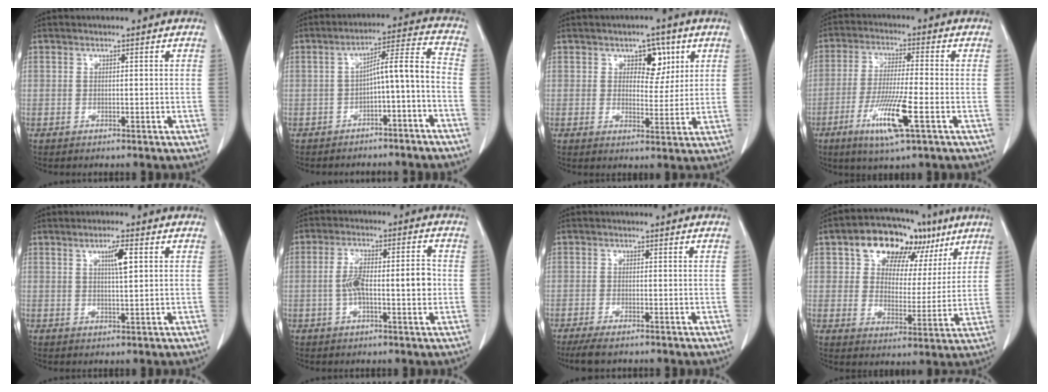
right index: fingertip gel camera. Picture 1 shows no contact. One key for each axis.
{"total": 7.6, "fx": -3.2, "fy": 0.9, "fz": 6.9, "tx": -0.097, "ty": 0.037, "tz": -0.045}
{"total": 5.3, "fx": 2.4, "fy": 3.2, "fz": 3.5, "tx": -0.039, "ty": 0.007, "tz": 0.035}
{"total": 10.0, "fx": -4.2, "fy": 0.2, "fz": 9.1, "tx": -0.179, "ty": -0.021, "tz": -0.076}
{"total": 3.7, "fx": 1.3, "fy": 0.3, "fz": 3.4, "tx": -0.056, "ty": 0.000, "tz": 0.020}
{"total": 8.6, "fx": -0.7, "fy": 2.3, "fz": 8.3, "tx": -0.153, "ty": 0.020, "tz": -0.010}
{"total": 3.7, "fx": -2.9, "fy": 0.7, "fz": 2.2, "tx": -0.039, "ty": -0.007, "tz": -0.046}
{"total": 14.0, "fx": 7.6, "fy": 9.1, "fz": 7.4, "tx": -0.087, "ty": 0.039, "tz": 0.117}